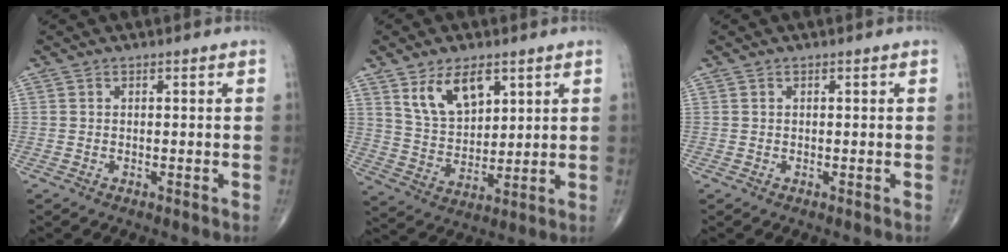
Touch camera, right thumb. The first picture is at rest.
{"total": 10.2, "force": [5.4, 5.6, 6.6], "torque": [-0.100, -0.031, 0.109]}
{"total": 0.0}